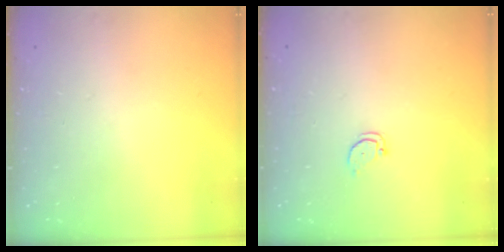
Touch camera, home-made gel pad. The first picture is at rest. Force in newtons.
{"total": 2.2, "press": 2.2, "slide": 0.2}